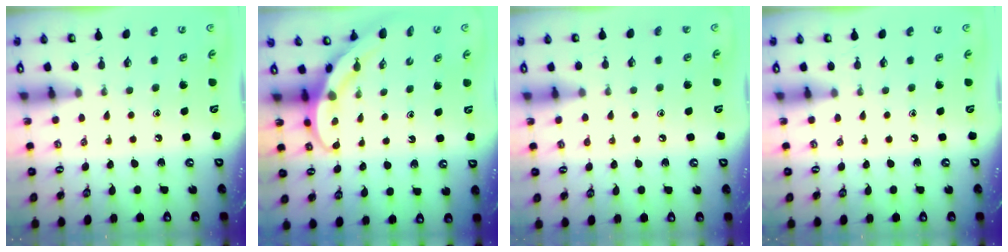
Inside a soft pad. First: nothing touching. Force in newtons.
{"total": 4.0, "press": 4.0, "slide": 0.4}
{"total": 5.2, "press": 5.2, "slide": 0.6}
{"total": 0.0}